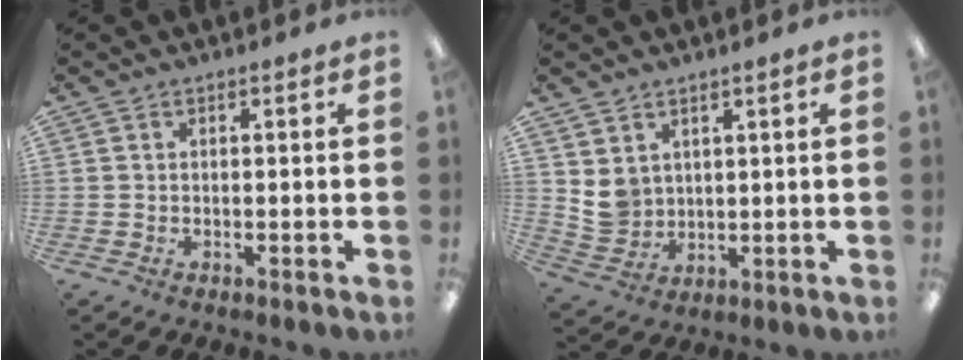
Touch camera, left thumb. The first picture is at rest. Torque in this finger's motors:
{"motor_torque": [0.64, 0.83, 0.10, -0.61, 0.02]}